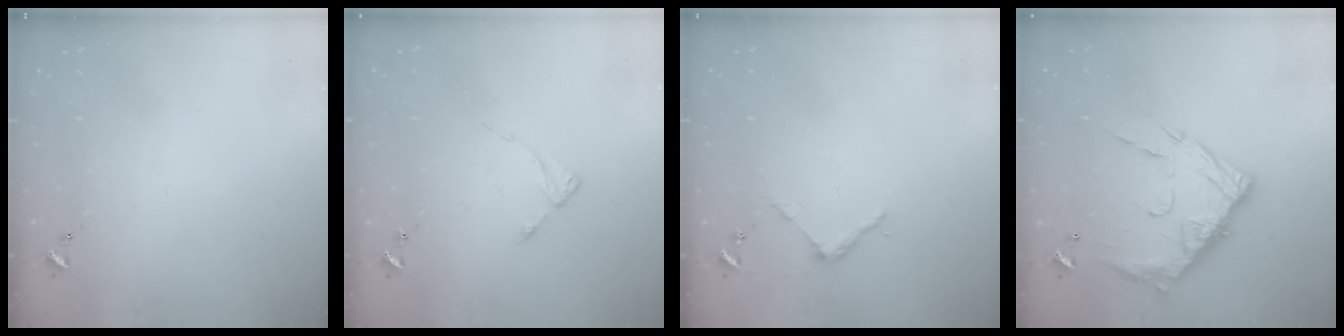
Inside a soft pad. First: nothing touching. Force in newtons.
{"total": 2.9, "press": 2.8, "slide": 0.4}
{"total": 3.9, "press": 3.9, "slide": 0.2}
{"total": 17.2, "press": 17.1, "slide": 1.4}